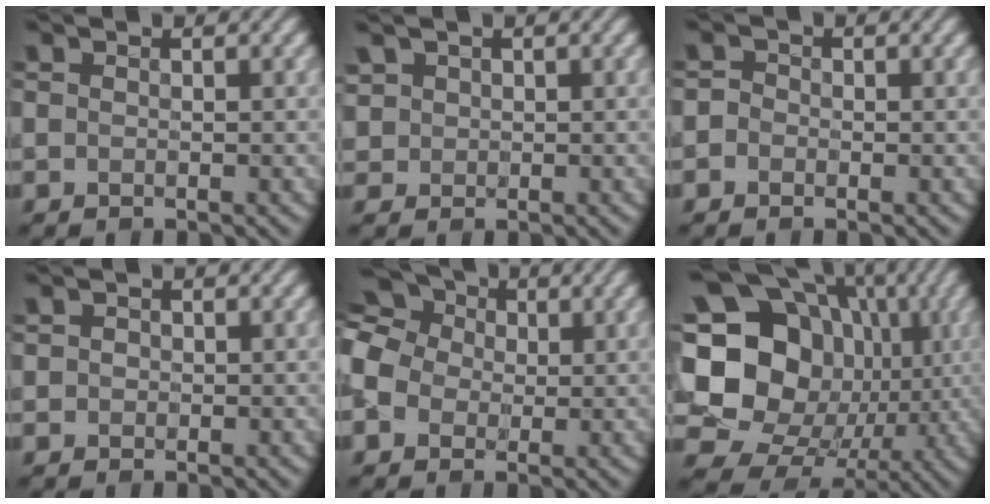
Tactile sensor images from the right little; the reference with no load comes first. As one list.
[{"total": 1.9, "force": [0.9, 1.7, 0.5], "torque": [-0.020, 0.000, 0.027]}, {"total": 1.1, "force": [-0.3, 1.0, 0.4], "torque": [-0.001, 0.004, -0.020]}, {"total": 0.6, "force": [0.0, 0.5, 0.2], "torque": [-0.001, -0.002, -0.003]}, {"total": 8.2, "force": [0.3, 6.9, 4.4], "torque": [-0.106, 0.022, -0.026]}, {"total": 21.4, "force": [1.4, 18.8, 10.2], "torque": [-0.199, 0.042, -0.011]}]